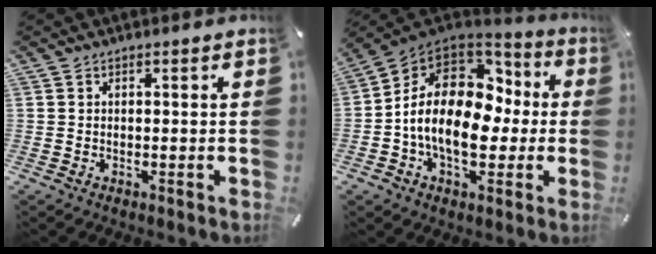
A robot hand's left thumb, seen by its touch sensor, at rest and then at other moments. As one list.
[{"total": 18.1, "force": [-1.8, 12.6, 12.9], "torque": [-0.231, 0.008, -0.029]}]